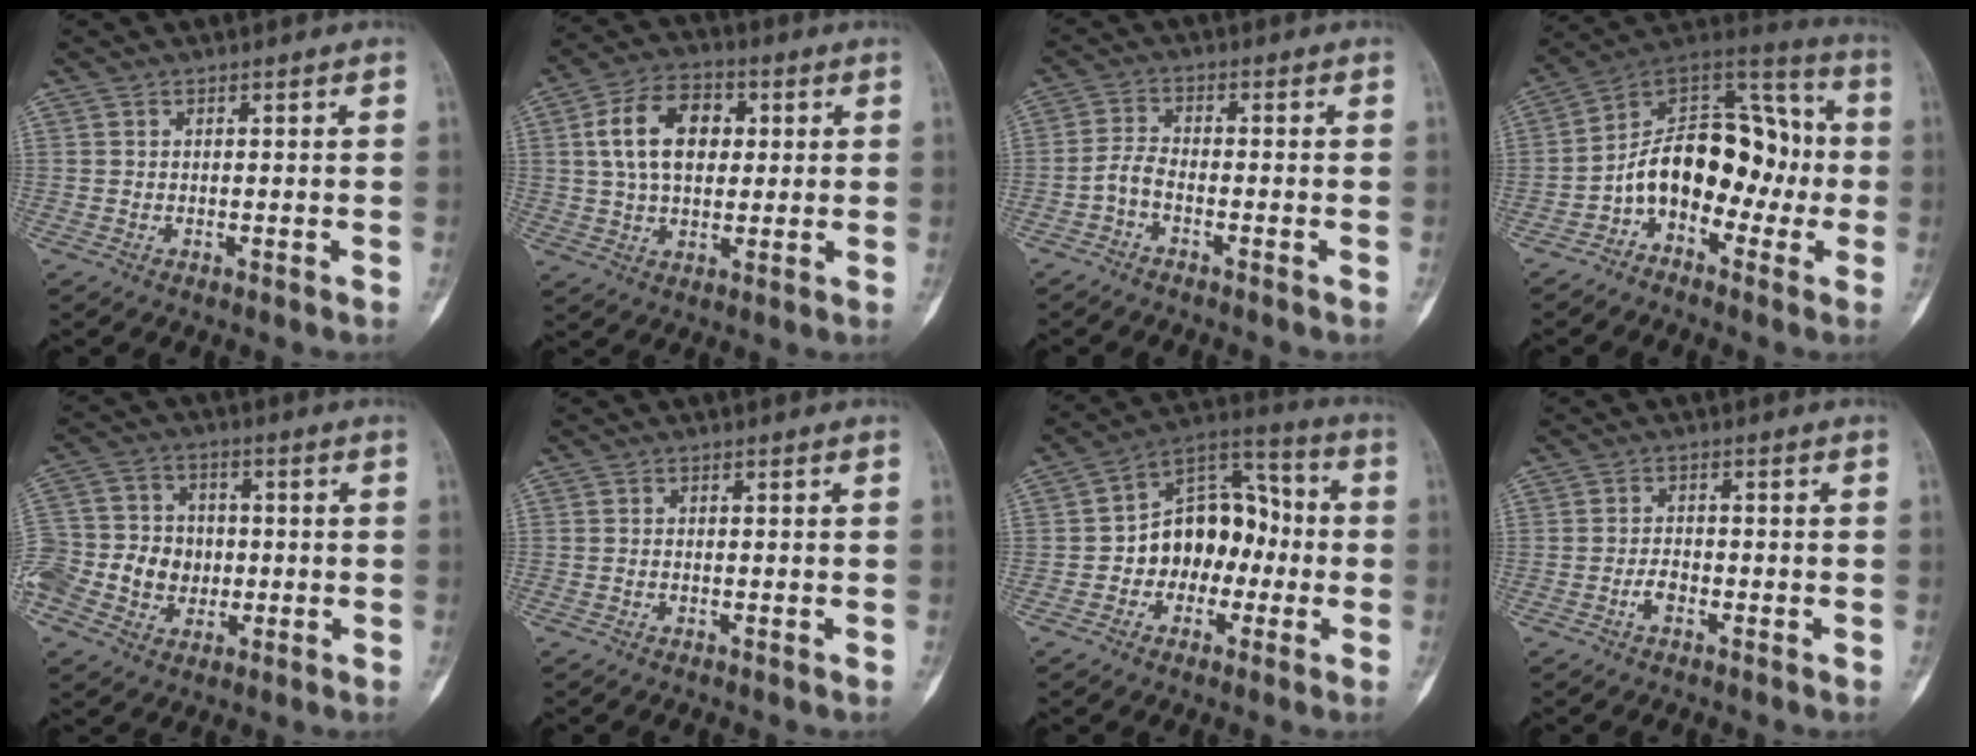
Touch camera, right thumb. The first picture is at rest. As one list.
[{"total": 12.4, "force": [2.5, 8.1, 9.1], "torque": [-0.137, 0.011, 0.038]}, {"total": 3.1, "force": [-1.9, 1.1, 2.2], "torque": [-0.048, 0.016, -0.046]}, {"total": 17.1, "force": [-3.3, 11.2, 12.5], "torque": [-0.158, 0.078, -0.063]}, {"total": 18.8, "force": [-3.4, 15.7, 9.7], "torque": [-0.213, 0.031, -0.059]}, {"total": 0.0}, {"total": 14.1, "force": [-2.1, 10.1, 9.6], "torque": [-0.108, 0.051, -0.046]}, {"total": 2.0, "force": [-1.2, 1.1, 1.2], "torque": [-0.021, 0.010, -0.028]}]